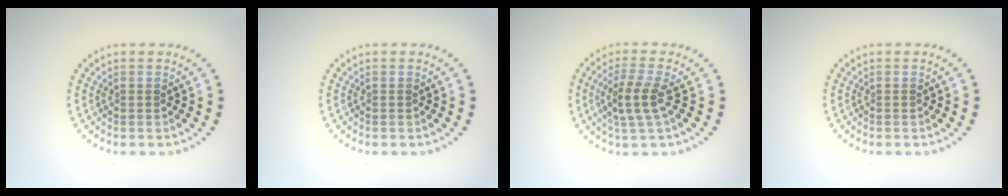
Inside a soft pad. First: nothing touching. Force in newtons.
{"total": 0.0}
{"total": 3.1, "press": 2.7, "slide": 1.5}
{"total": 0.0}